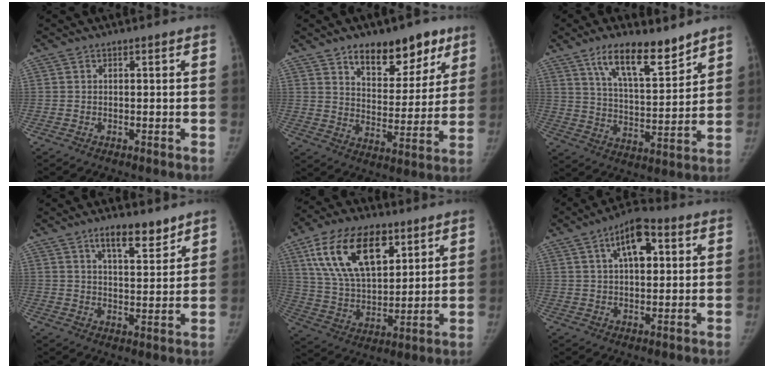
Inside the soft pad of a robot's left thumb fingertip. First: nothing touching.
{"total": 14.9, "force": [9.6, 7.9, 8.1], "torque": [-0.057, -0.051, 0.146]}
{"total": 13.0, "force": [9.1, 4.2, 8.3], "torque": [-0.117, -0.059, 0.164]}
{"total": 7.9, "force": [5.6, 2.7, 4.8], "torque": [-0.055, -0.039, 0.091]}
{"total": 20.3, "force": [9.6, 10.8, 14.3], "torque": [-0.233, -0.028, 0.179]}
{"total": 10.0, "force": [3.5, 4.9, 8.0], "torque": [-0.113, 0.007, 0.051]}